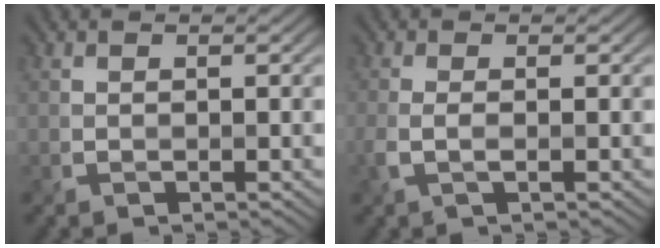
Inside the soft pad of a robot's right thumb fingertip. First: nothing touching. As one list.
[{"total": 1.2, "force": [-0.5, 0.1, 1.1], "torque": [-0.026, 0.000, -0.016]}]